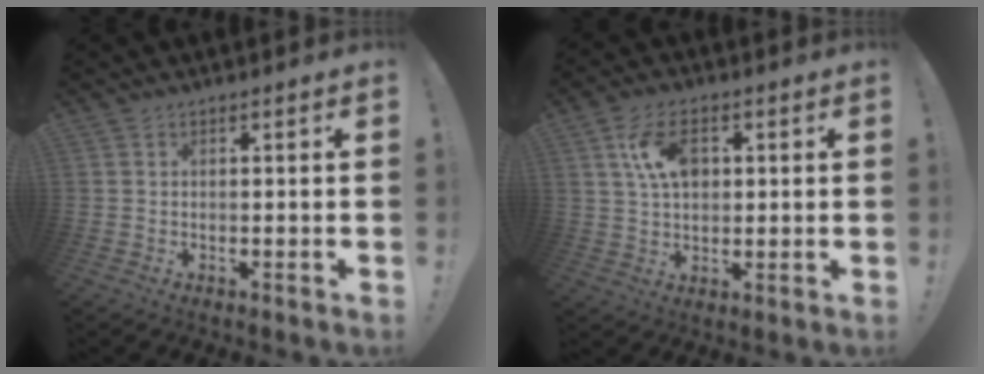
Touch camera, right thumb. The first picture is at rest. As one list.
[{"total": 10.3, "force": [3.0, 6.5, 7.4], "torque": [-0.118, 0.000, 0.054]}]